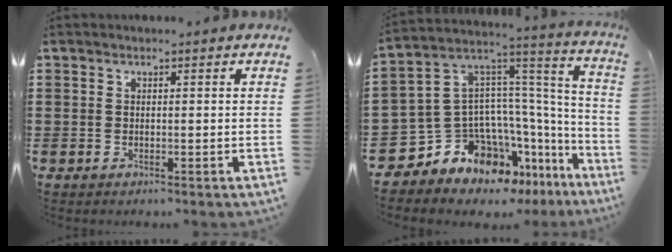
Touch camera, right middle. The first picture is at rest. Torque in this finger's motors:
{"motor_torque": [2.14, 0.00, 0.53, 0.14]}